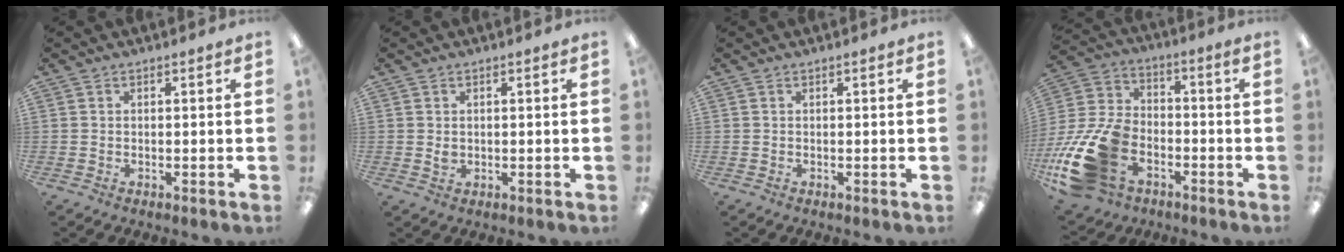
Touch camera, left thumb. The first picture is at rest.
{"total": 1.5, "force": [0.4, 1.1, 1.0], "torque": [-0.013, 0.001, 0.004]}
{"total": 0.0}
{"total": 18.7, "force": [-7.9, 11.9, 12.1], "torque": [-0.265, 0.041, -0.134]}